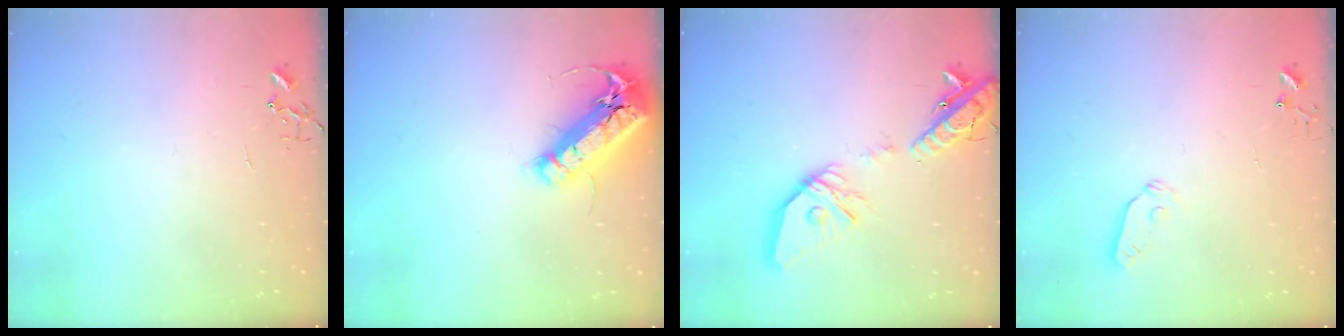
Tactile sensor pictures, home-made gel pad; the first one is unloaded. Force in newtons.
{"total": 18.8, "press": 18.4, "slide": 3.8}
{"total": 21.4, "press": 21.2, "slide": 3.5}
{"total": 3.8, "press": 3.8, "slide": 0.6}